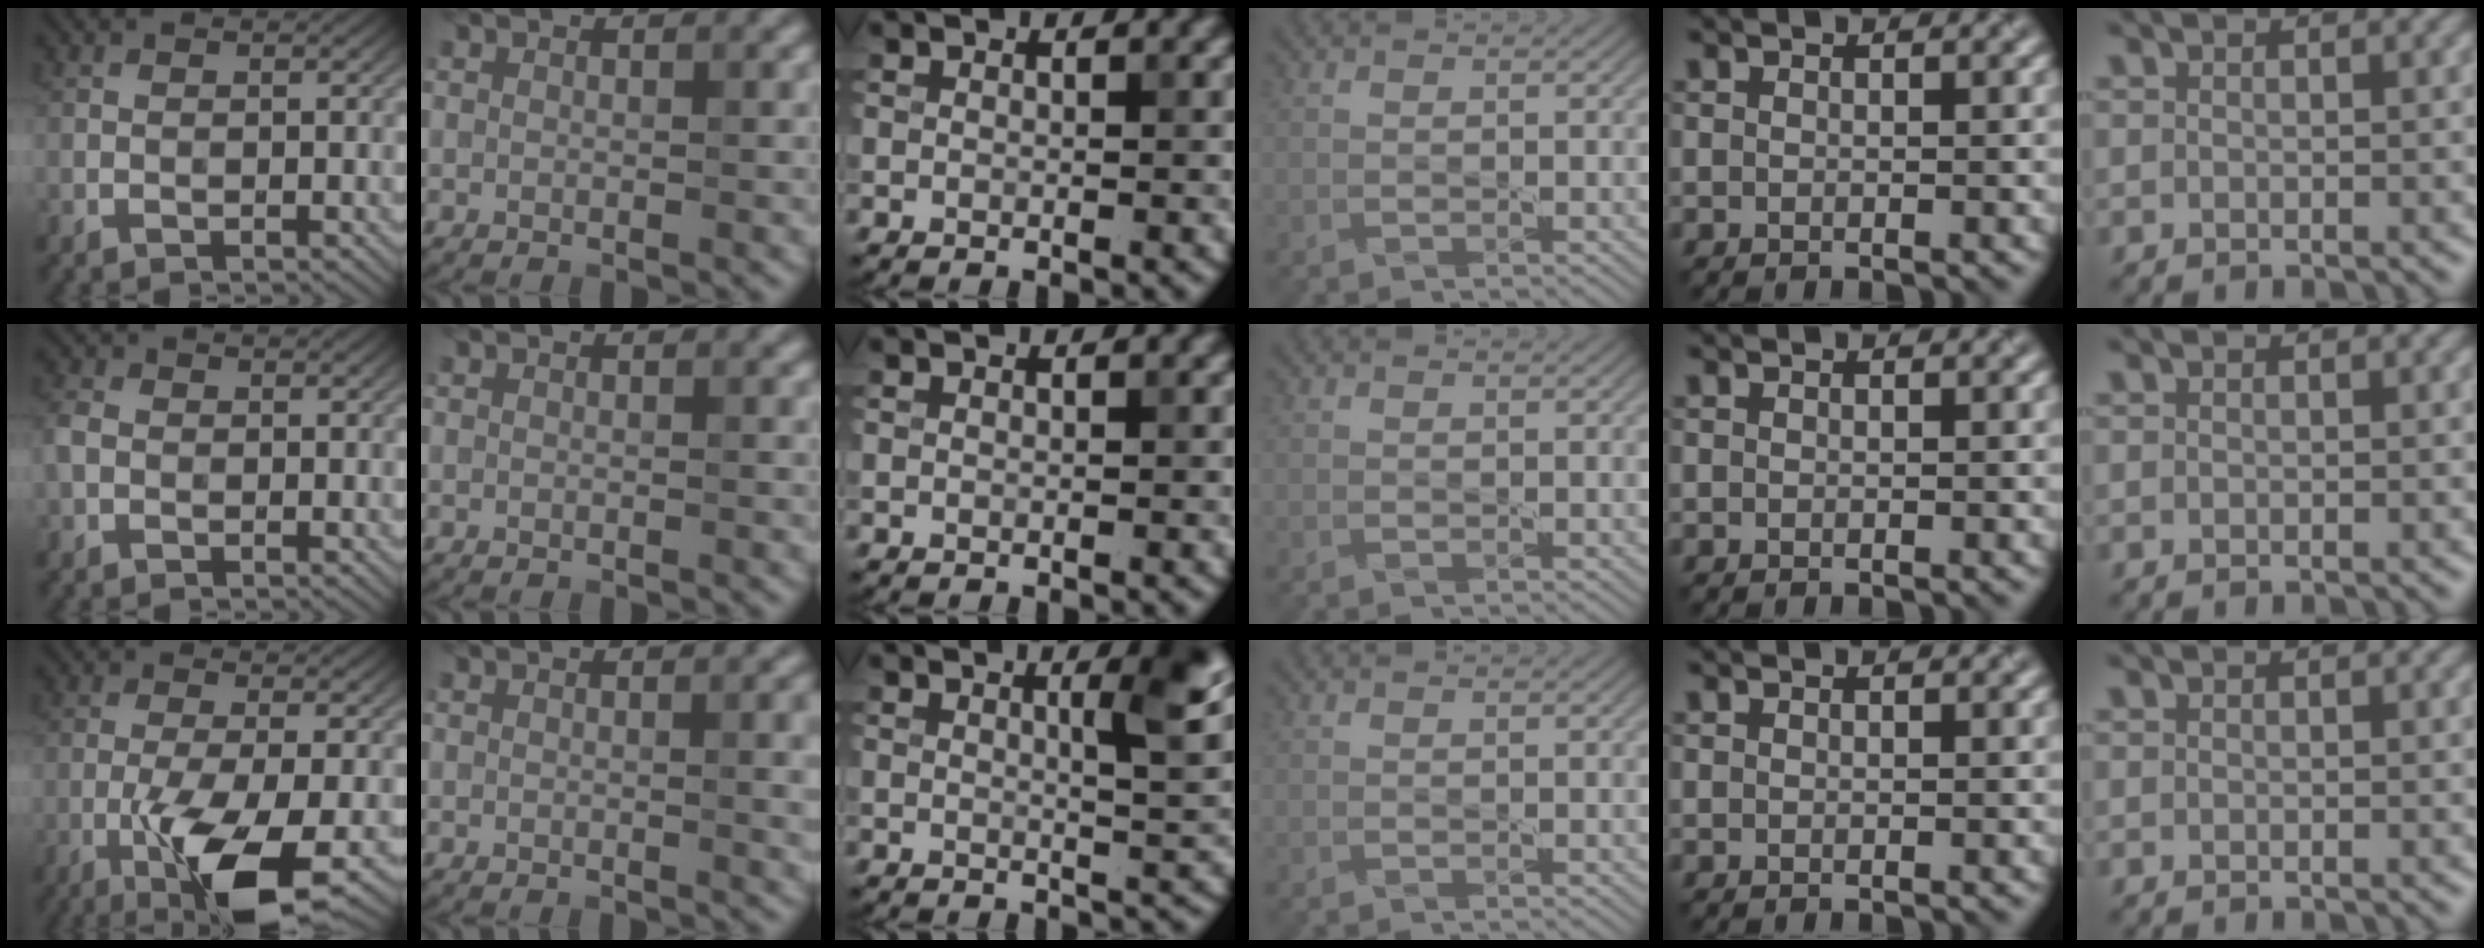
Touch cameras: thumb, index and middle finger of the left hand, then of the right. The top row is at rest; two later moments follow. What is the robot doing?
{"motion": "squeeze", "object": "paper clamp"}